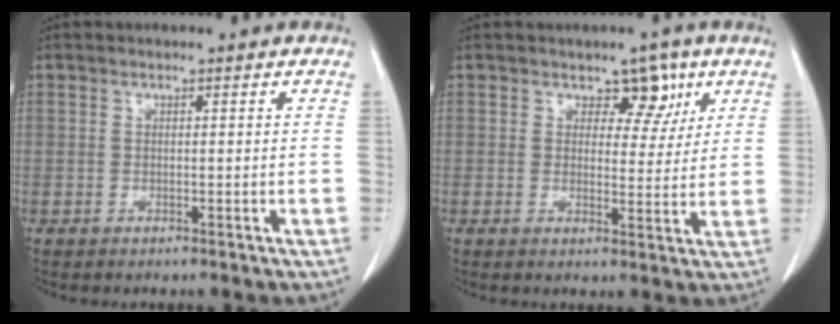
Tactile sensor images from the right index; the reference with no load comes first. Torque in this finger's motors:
{"motor_torque": [-0.11, 0.26, 0.11, 0.00]}